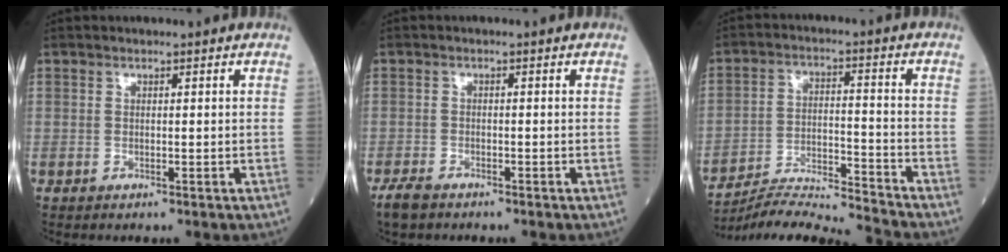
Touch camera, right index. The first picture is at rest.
{"total": 3.1, "force": [-2.5, 1.1, 1.3], "torque": [-0.031, -0.005, -0.044]}
{"total": 12.7, "force": [-12.4, -2.3, 1.8], "torque": [-0.032, 0.008, -0.217]}